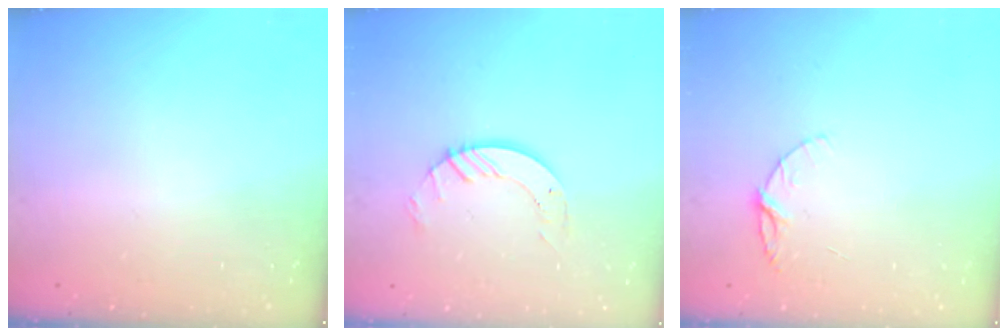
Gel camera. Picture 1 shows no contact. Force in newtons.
{"total": 7.0, "press": 7.0, "slide": 0.6}
{"total": 6.0, "press": 6.0, "slide": 0.6}